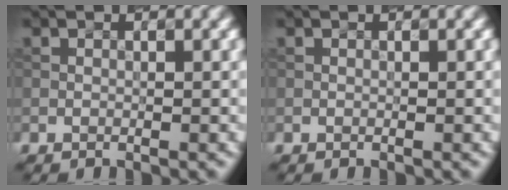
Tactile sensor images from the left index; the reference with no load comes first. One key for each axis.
{"total": 0.0}